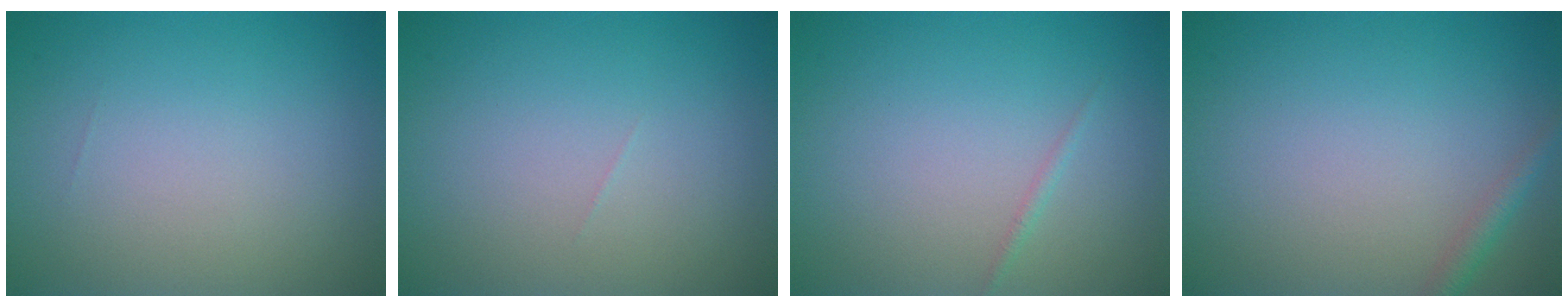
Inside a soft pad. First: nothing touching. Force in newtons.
{"total": 0.0}
{"total": 0.6, "press": 0.6, "slide": 0.1}
{"total": 1.4, "press": 1.4, "slide": 0.1}